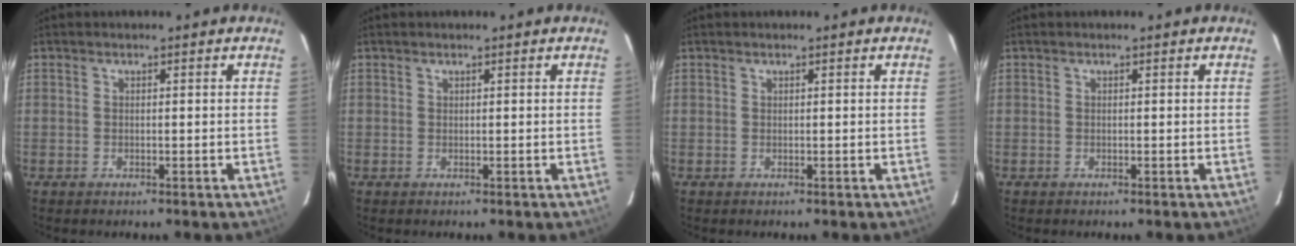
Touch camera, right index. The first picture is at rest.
{"total": 0.0}
{"total": 0.0}
{"total": 0.0}